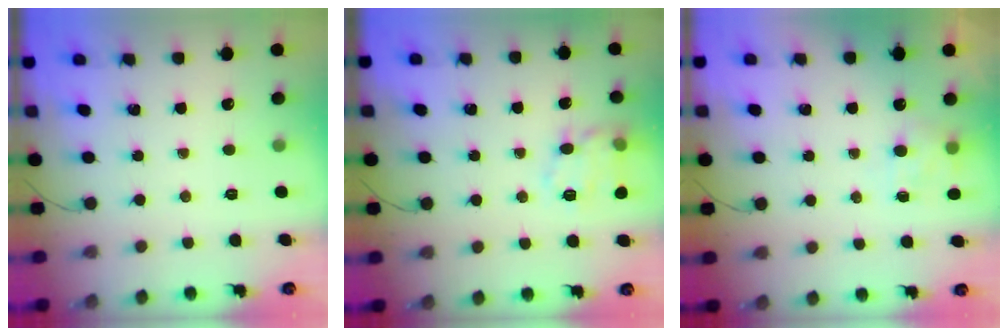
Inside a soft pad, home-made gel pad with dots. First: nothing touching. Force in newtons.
{"total": 13.4, "press": 13.4, "slide": 0.4}
{"total": 6.6, "press": 6.5, "slide": 1.5}